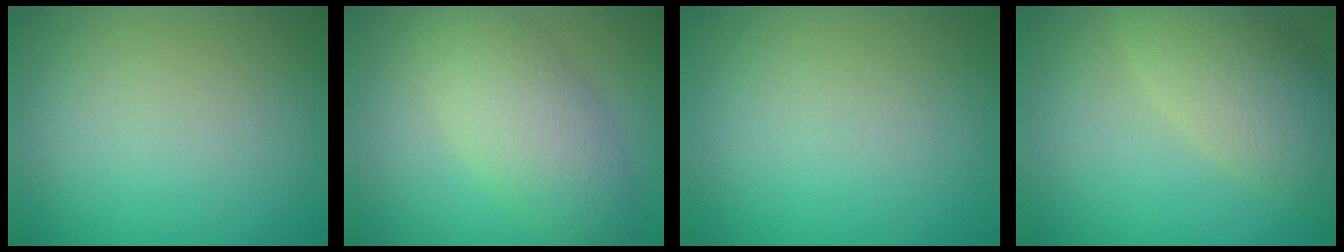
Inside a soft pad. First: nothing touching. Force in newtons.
{"total": 5.2, "press": 5.2, "slide": 0.4}
{"total": 0.0}
{"total": 5.9, "press": 5.8, "slide": 0.7}